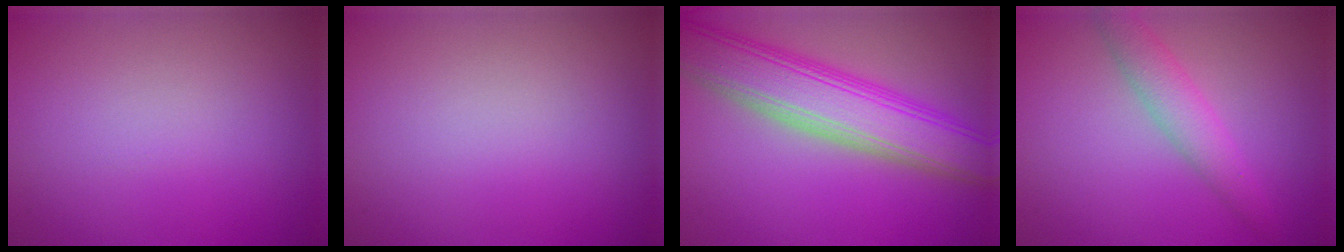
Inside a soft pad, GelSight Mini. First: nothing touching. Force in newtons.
{"total": 0.0}
{"total": 8.5, "press": 8.5, "slide": 0.3}
{"total": 2.9, "press": 2.9, "slide": 0.1}